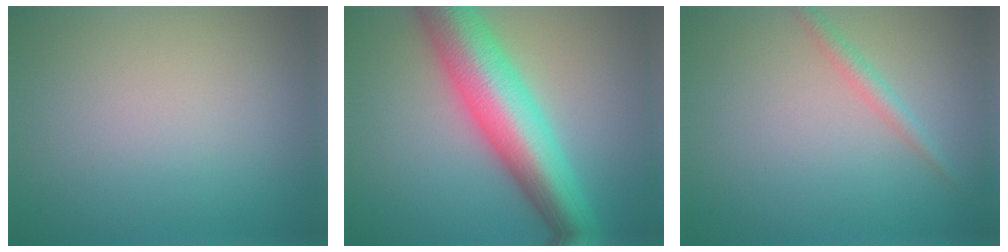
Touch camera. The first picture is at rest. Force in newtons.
{"total": 11.2, "press": 11.2, "slide": 0.2}
{"total": 1.6, "press": 1.6, "slide": 0.0}